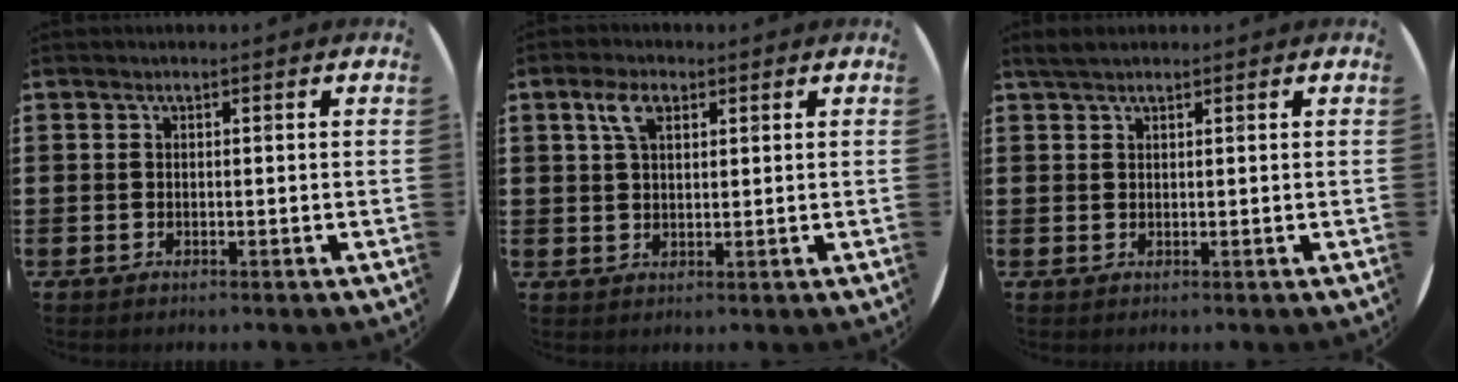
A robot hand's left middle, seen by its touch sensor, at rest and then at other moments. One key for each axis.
{"total": 3.9, "fx": 2.2, "fy": 2.0, "fz": 2.5, "tx": -0.056, "ty": 0.008, "tz": 0.040}
{"total": 1.8, "fx": 1.5, "fy": 0.4, "fz": 0.8, "tx": -0.018, "ty": 0.005, "tz": 0.028}